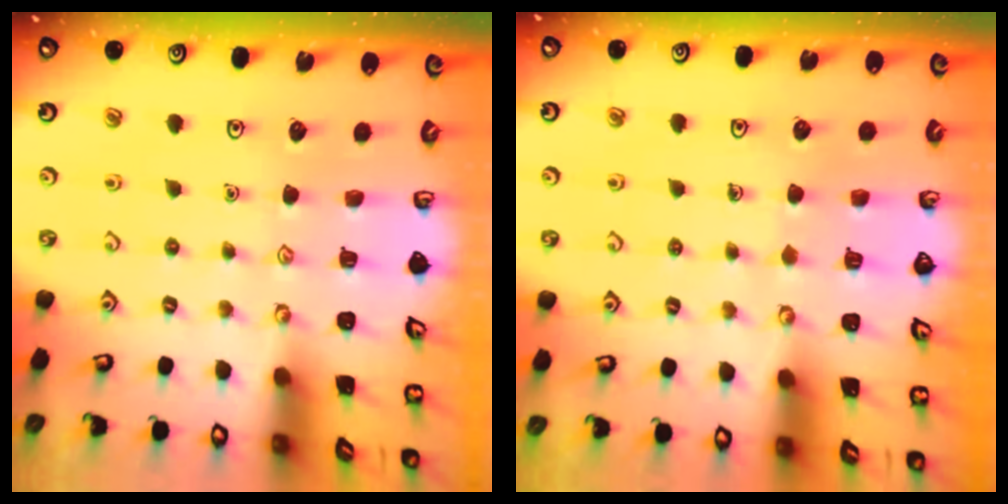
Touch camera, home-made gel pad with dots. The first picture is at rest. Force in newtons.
{"total": 3.7, "press": 3.7, "slide": 0.2}